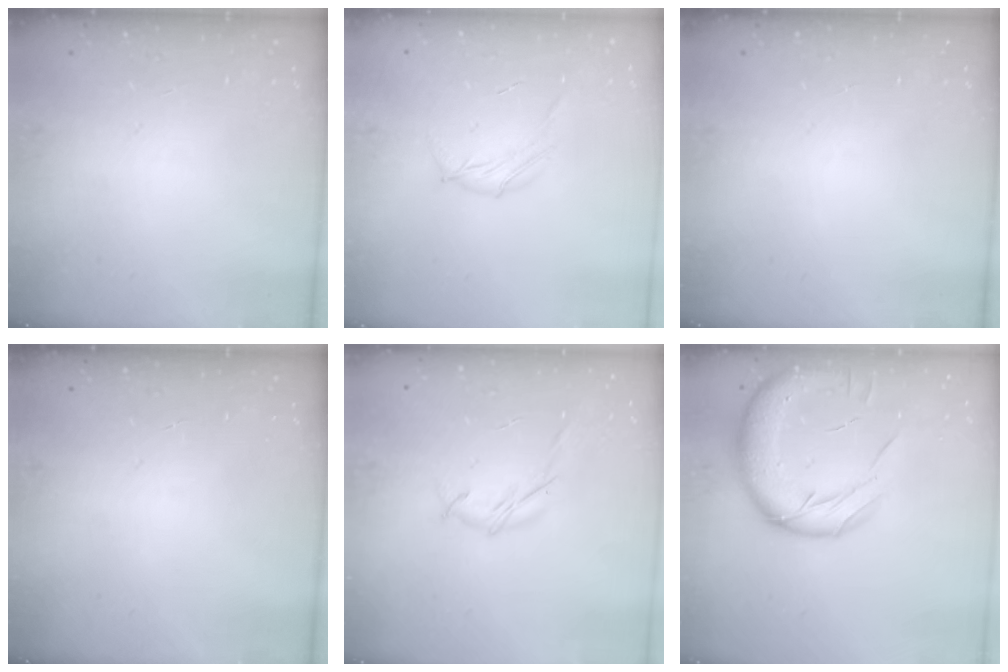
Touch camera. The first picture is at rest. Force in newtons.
{"total": 5.2, "press": 5.1, "slide": 1.0}
{"total": 0.0}
{"total": 0.0}
{"total": 4.7, "press": 4.5, "slide": 1.1}
{"total": 16.1, "press": 15.8, "slide": 3.0}